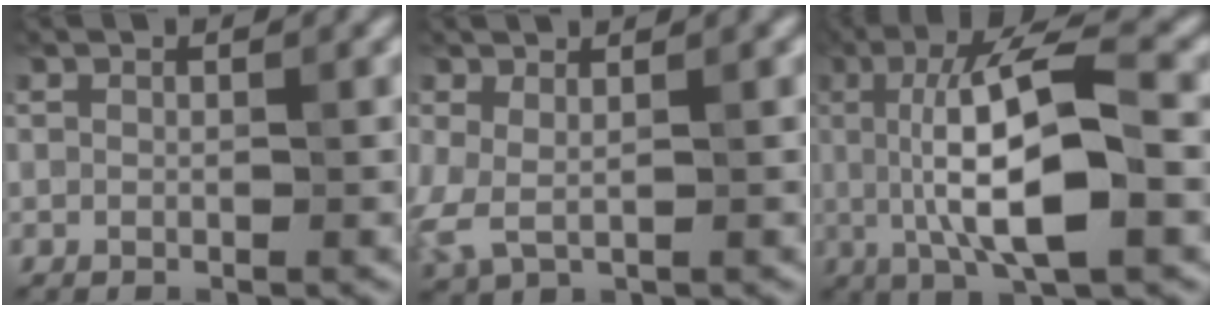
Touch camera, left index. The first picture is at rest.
{"total": 1.0, "force": [0.4, 0.3, 0.8], "torque": [-0.025, -0.004, 0.003]}
{"total": 9.3, "force": [-0.4, 2.6, 8.9], "torque": [-0.145, 0.005, -0.013]}